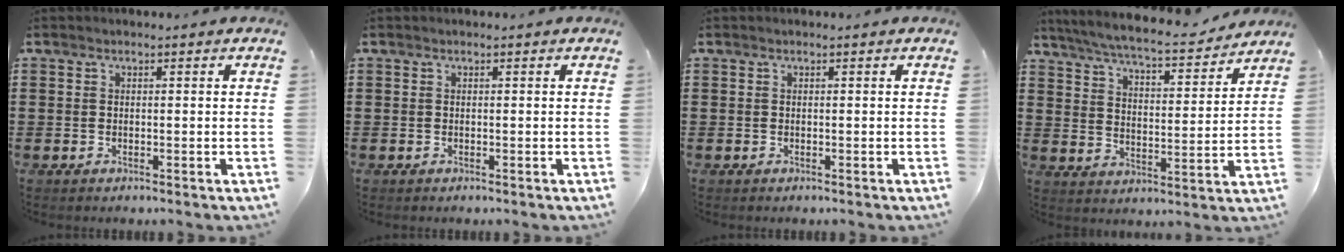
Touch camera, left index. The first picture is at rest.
{"total": 0.0}
{"total": 0.0}
{"total": 6.5, "force": [6.0, -0.1, 2.3], "torque": [-0.072, -0.040, 0.101]}